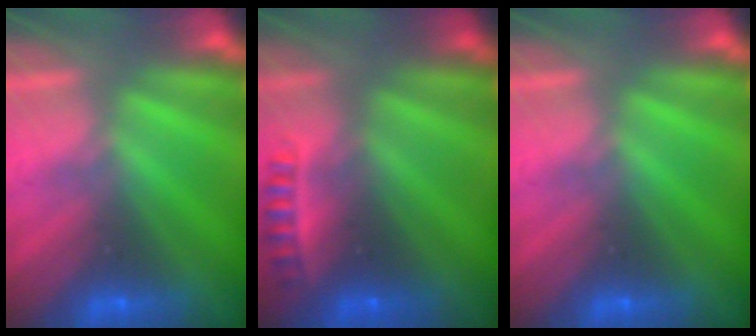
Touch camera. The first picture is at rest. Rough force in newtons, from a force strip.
{"total": 2.4}
{"total": 0.0}